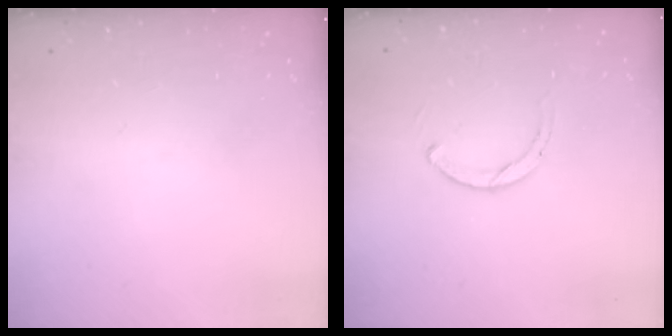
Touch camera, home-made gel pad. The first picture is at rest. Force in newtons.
{"total": 1.9, "press": 1.9, "slide": 0.2}